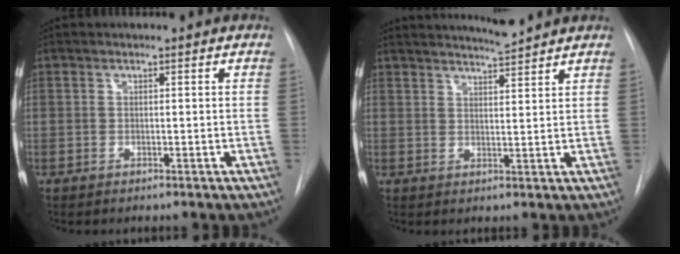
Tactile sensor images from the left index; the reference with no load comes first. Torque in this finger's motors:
{"motor_torque": [0.19, -0.15, -0.06, 0.01]}